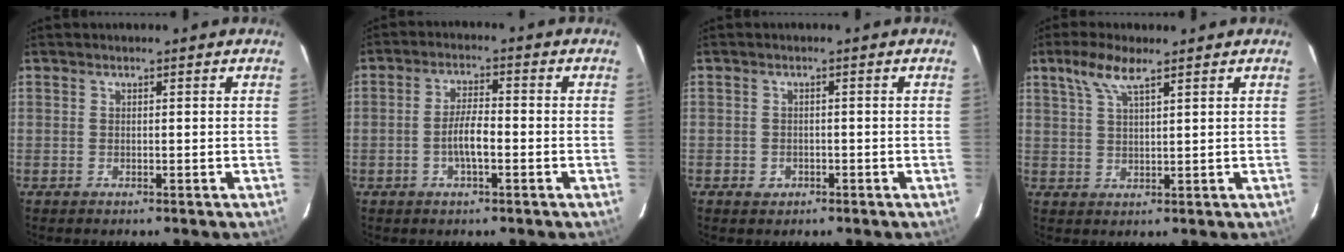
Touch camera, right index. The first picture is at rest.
{"total": 5.1, "force": [-1.6, 1.4, 4.6], "torque": [-0.090, 0.006, -0.028]}
{"total": 2.1, "force": [-1.0, 1.8, 0.4], "torque": [-0.008, 0.002, -0.013]}
{"total": 5.5, "force": [3.6, 1.3, 4.0], "torque": [-0.080, 0.009, 0.071]}